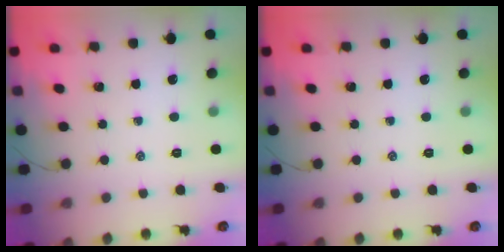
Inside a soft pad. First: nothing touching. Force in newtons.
{"total": 0.0}